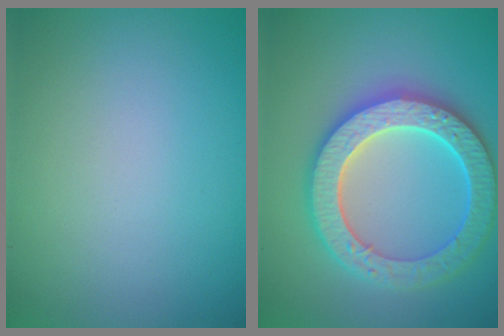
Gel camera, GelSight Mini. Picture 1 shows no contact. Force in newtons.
{"total": 6.4, "press": 6.2, "slide": 1.3}